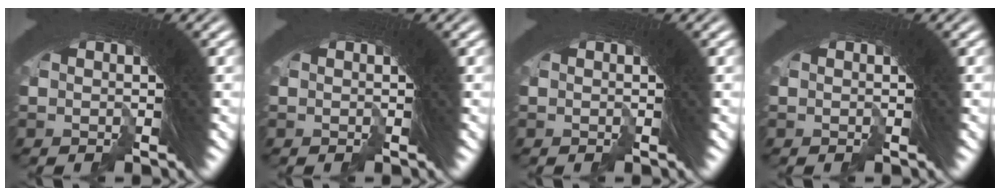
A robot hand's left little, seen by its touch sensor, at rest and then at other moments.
{"total": 0.0}
{"total": 0.0}
{"total": 0.0}